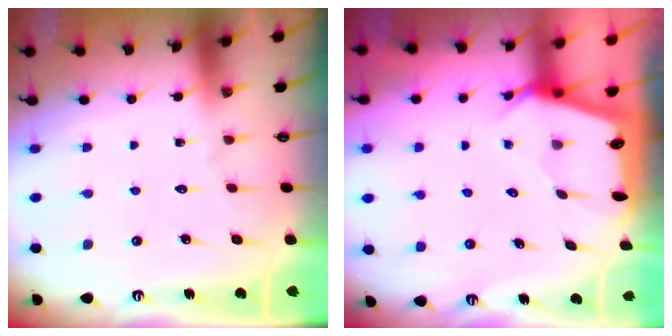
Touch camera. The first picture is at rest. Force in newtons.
{"total": 2.5, "press": 2.5, "slide": 0.2}